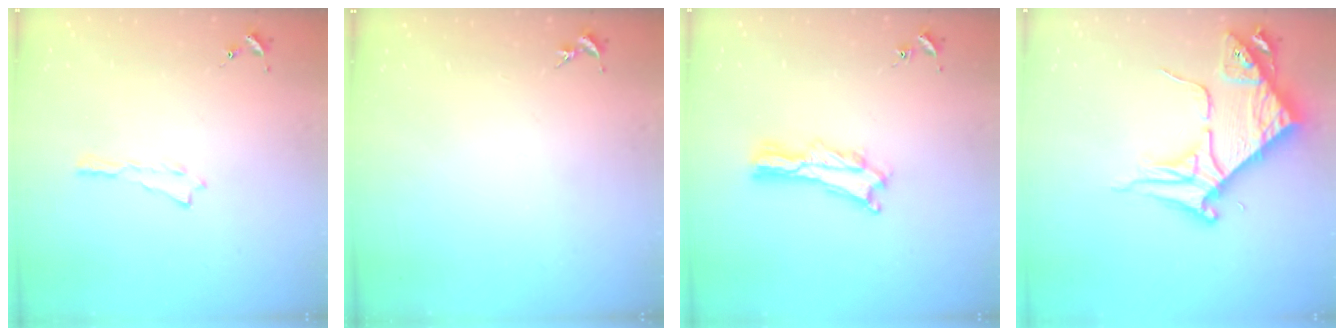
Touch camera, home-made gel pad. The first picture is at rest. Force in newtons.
{"total": 0.0}
{"total": 2.1, "press": 2.1, "slide": 0.3}
{"total": 9.4, "press": 9.3, "slide": 1.1}